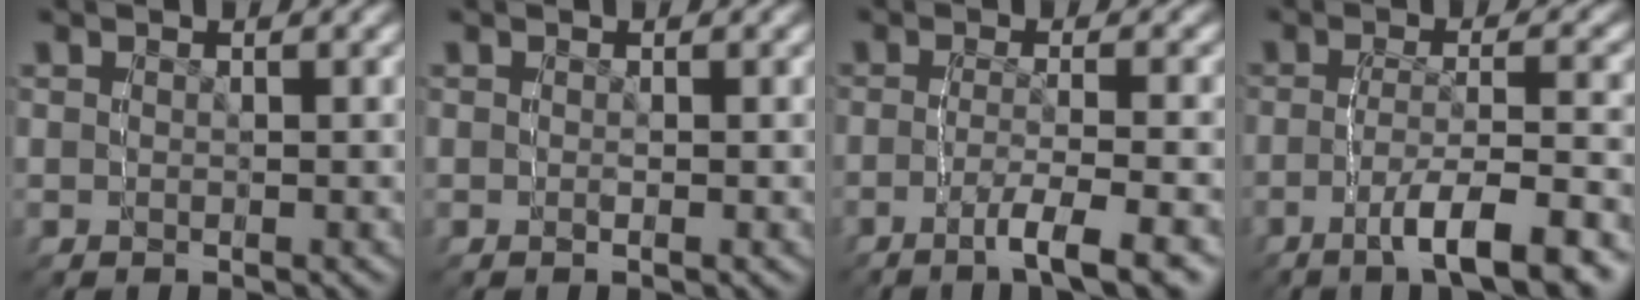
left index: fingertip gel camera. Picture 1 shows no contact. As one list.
[{"total": 0.7, "force": [-0.1, -0.6, -0.3], "torque": [0.002, 0.004, -0.002]}, {"total": 3.3, "force": [-1.8, -2.5, 1.4], "torque": [-0.010, 0.023, -0.040]}, {"total": 3.5, "force": [-2.3, -1.4, 2.2], "torque": [-0.021, 0.033, -0.044]}]